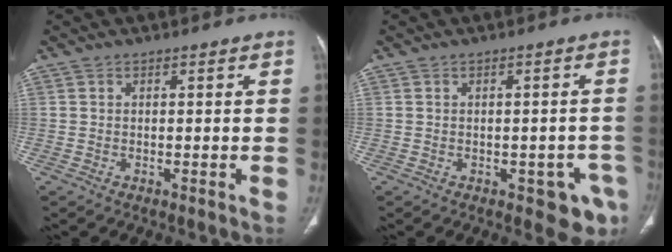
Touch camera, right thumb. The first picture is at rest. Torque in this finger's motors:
{"motor_torque": [1.16, 0.94, -0.29, -0.06, 0.11]}